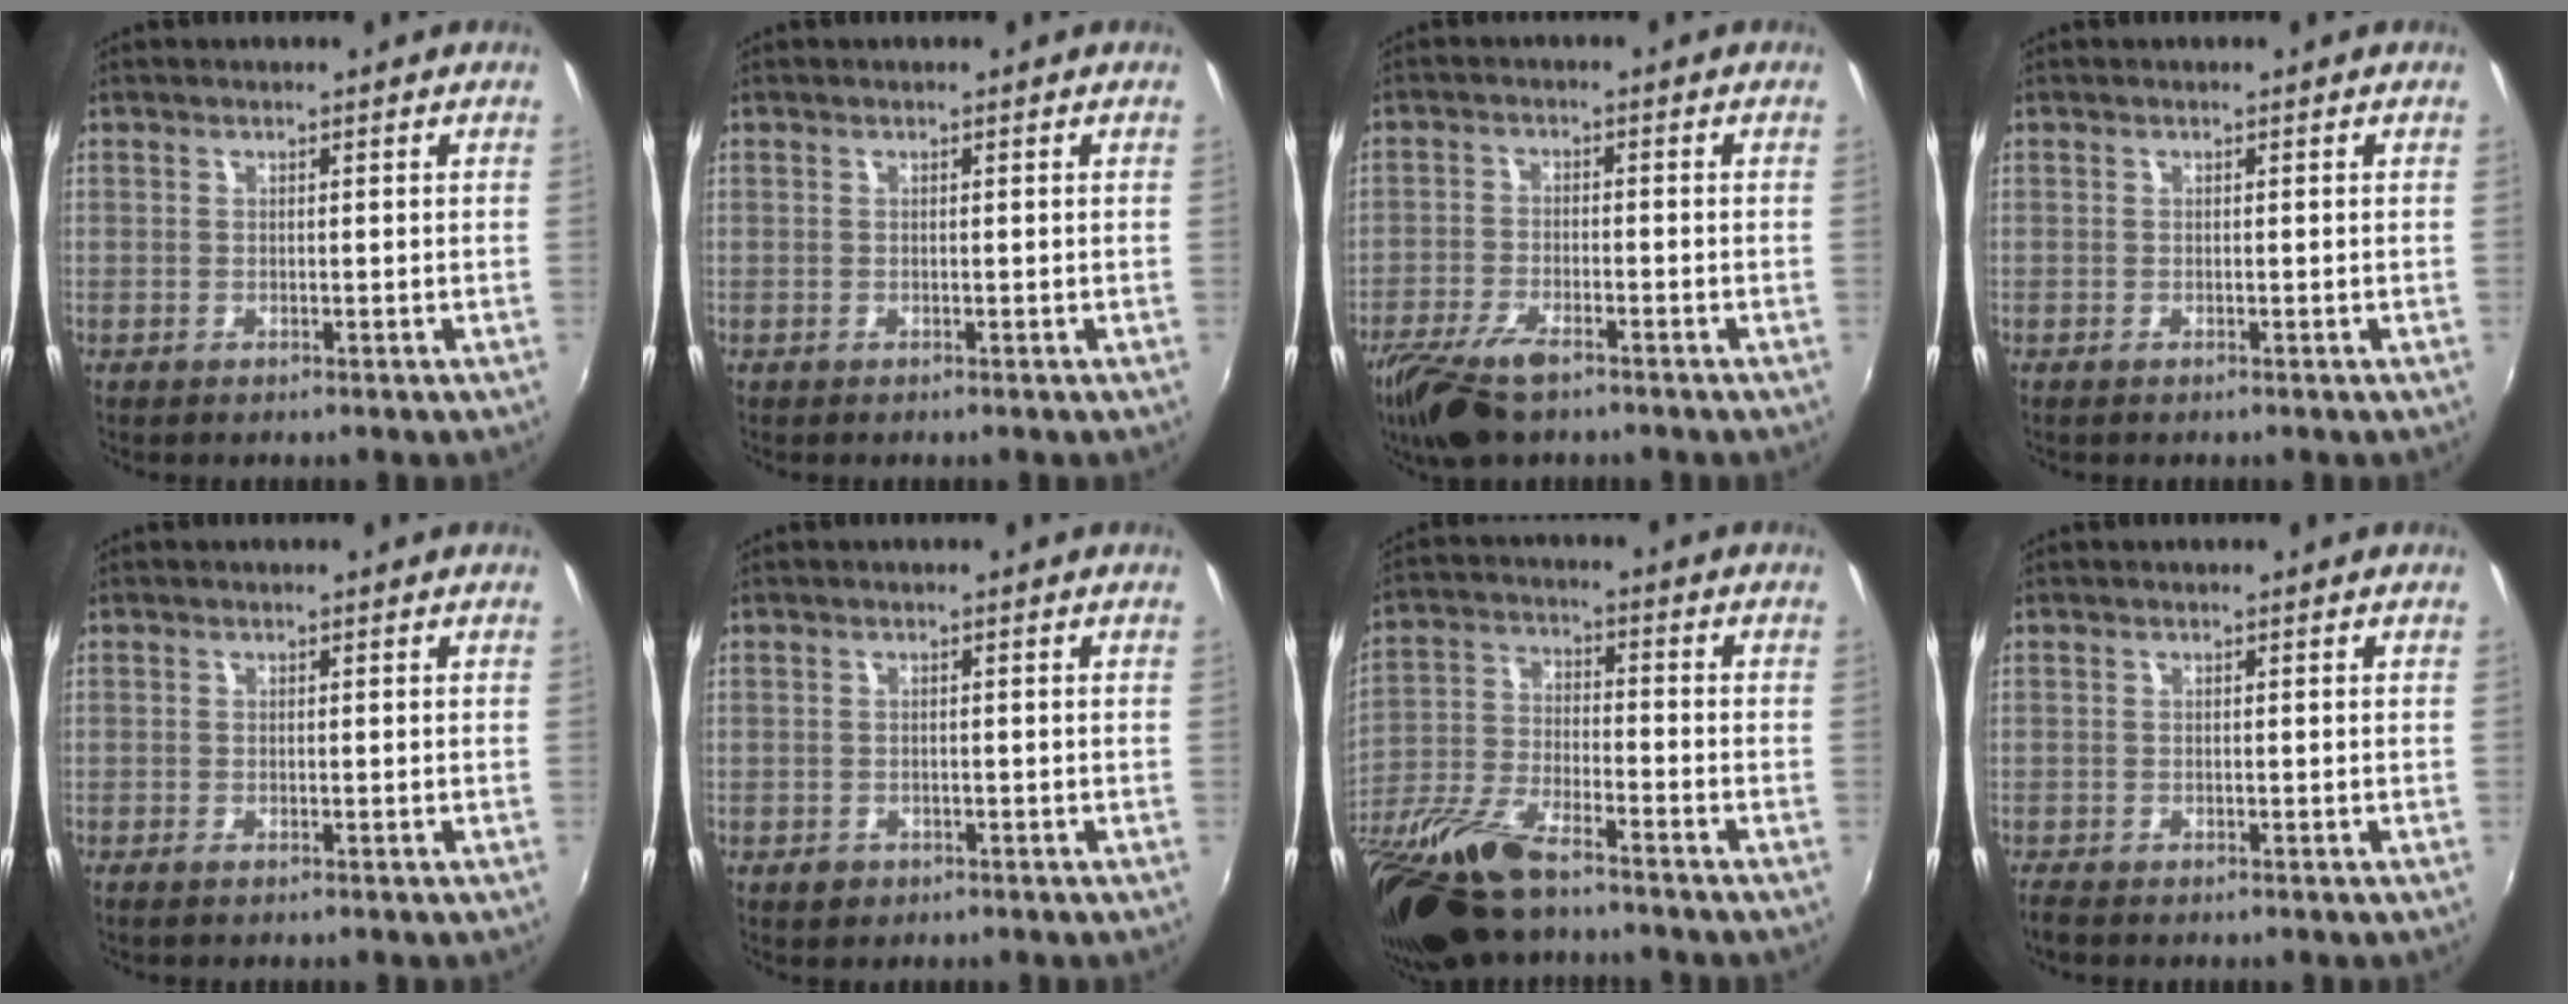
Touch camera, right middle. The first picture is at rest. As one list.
[{"total": 0.0}, {"total": 10.2, "force": [-7.2, 3.5, 6.3], "torque": [-0.151, -0.027, -0.139]}, {"total": 0.6, "force": [-0.5, 0.1, 0.4], "torque": [-0.009, -0.003, -0.009]}, {"total": 1.2, "force": [-0.9, 0.2, 0.7], "torque": [-0.015, -0.005, -0.017]}, {"total": 1.9, "force": [-1.1, 1.4, 0.6], "torque": [-0.013, -0.002, -0.016]}, {"total": 19.5, "force": [-14.6, 5.7, 11.5], "torque": [-0.251, -0.049, -0.273]}, {"total": 2.1, "force": [-1.9, 0.6, 0.8], "torque": [-0.020, -0.012, -0.037]}]